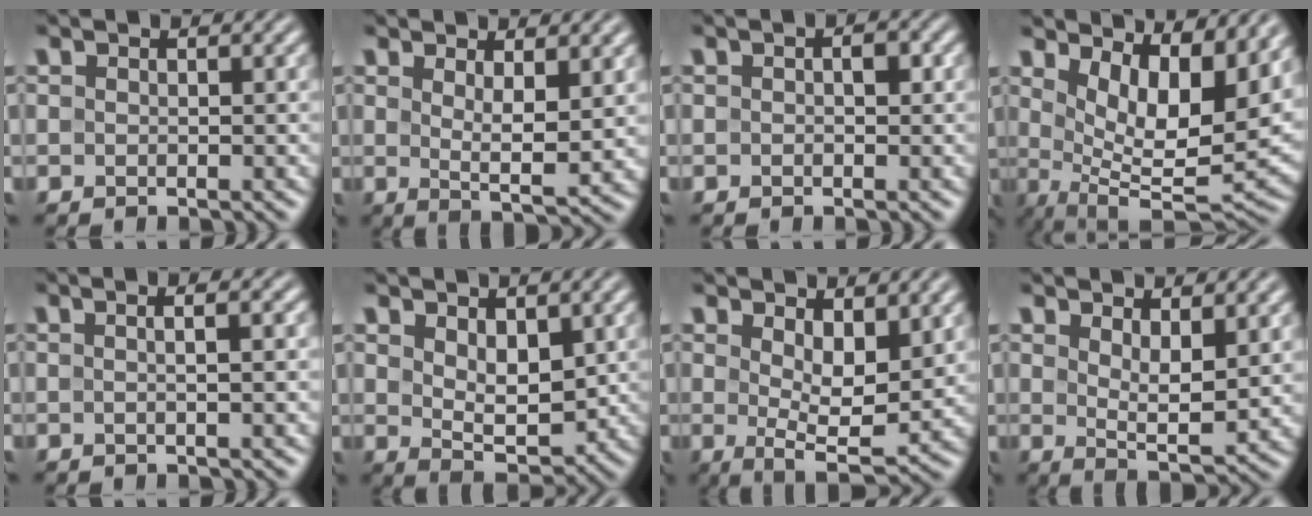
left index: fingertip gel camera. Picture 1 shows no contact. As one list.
[{"total": 4.0, "force": [1.4, 1.0, 3.6], "torque": [-0.065, -0.015, 0.030]}, {"total": 1.4, "force": [0.2, 0.7, 1.2], "torque": [-0.015, 0.002, 0.001]}, {"total": 10.4, "force": [4.5, 3.6, 8.6], "torque": [-0.137, -0.017, 0.084]}, {"total": 2.9, "force": [0.6, 1.3, 2.5], "torque": [-0.012, 0.008, -0.021]}, {"total": 4.1, "force": [1.2, 2.4, 3.2], "torque": [-0.055, -0.008, 0.029]}, {"total": 5.7, "force": [1.7, 2.4, 4.9], "torque": [-0.082, -0.013, 0.032]}, {"total": 4.2, "force": [1.8, 1.5, 3.5], "torque": [-0.065, -0.014, 0.035]}]